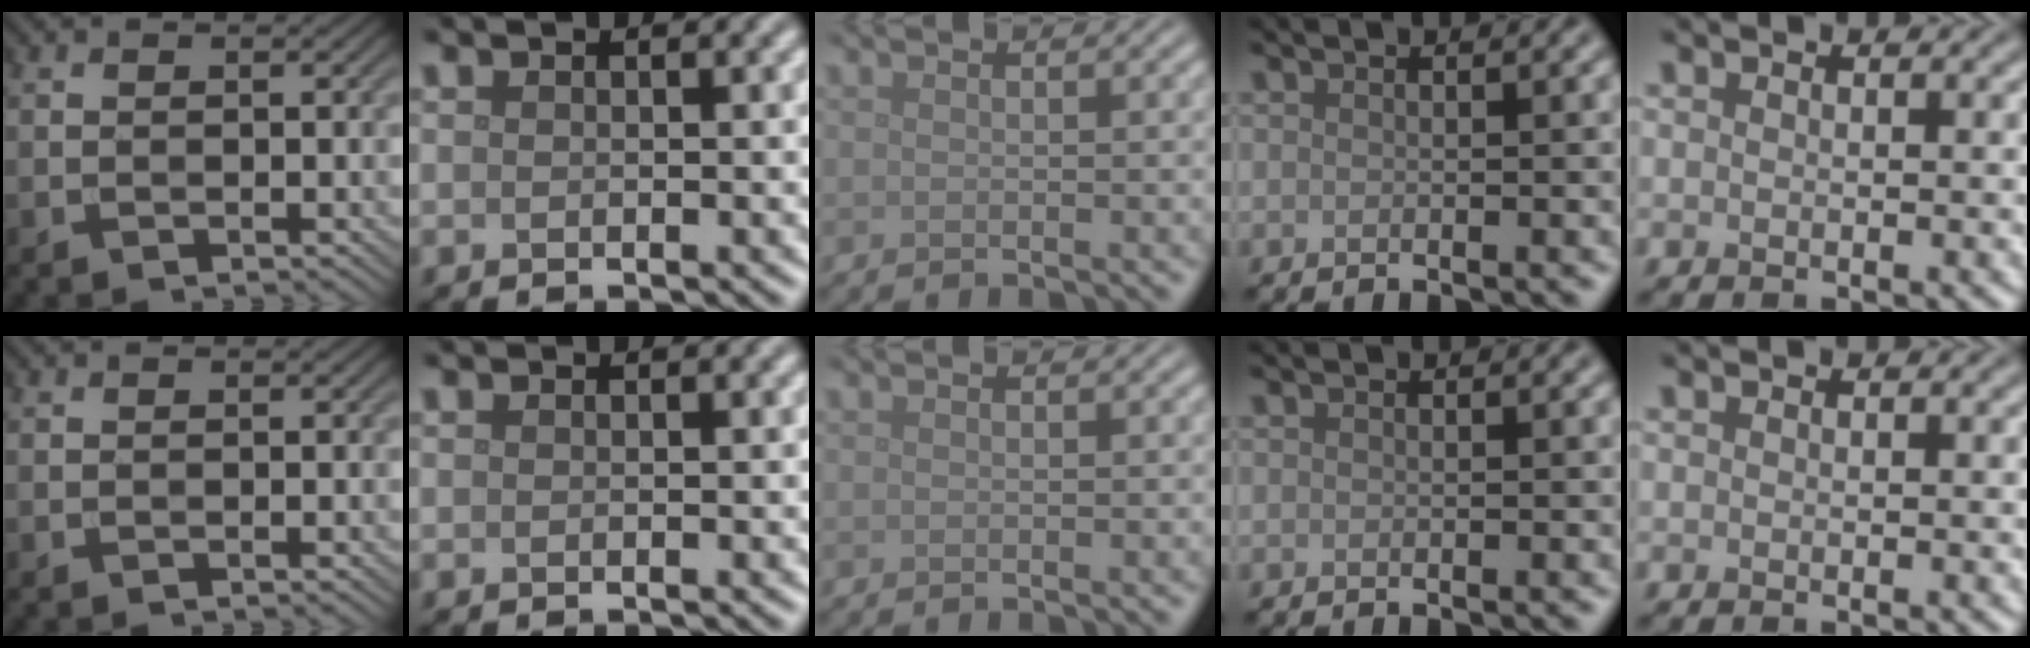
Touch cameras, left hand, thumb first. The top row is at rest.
{}